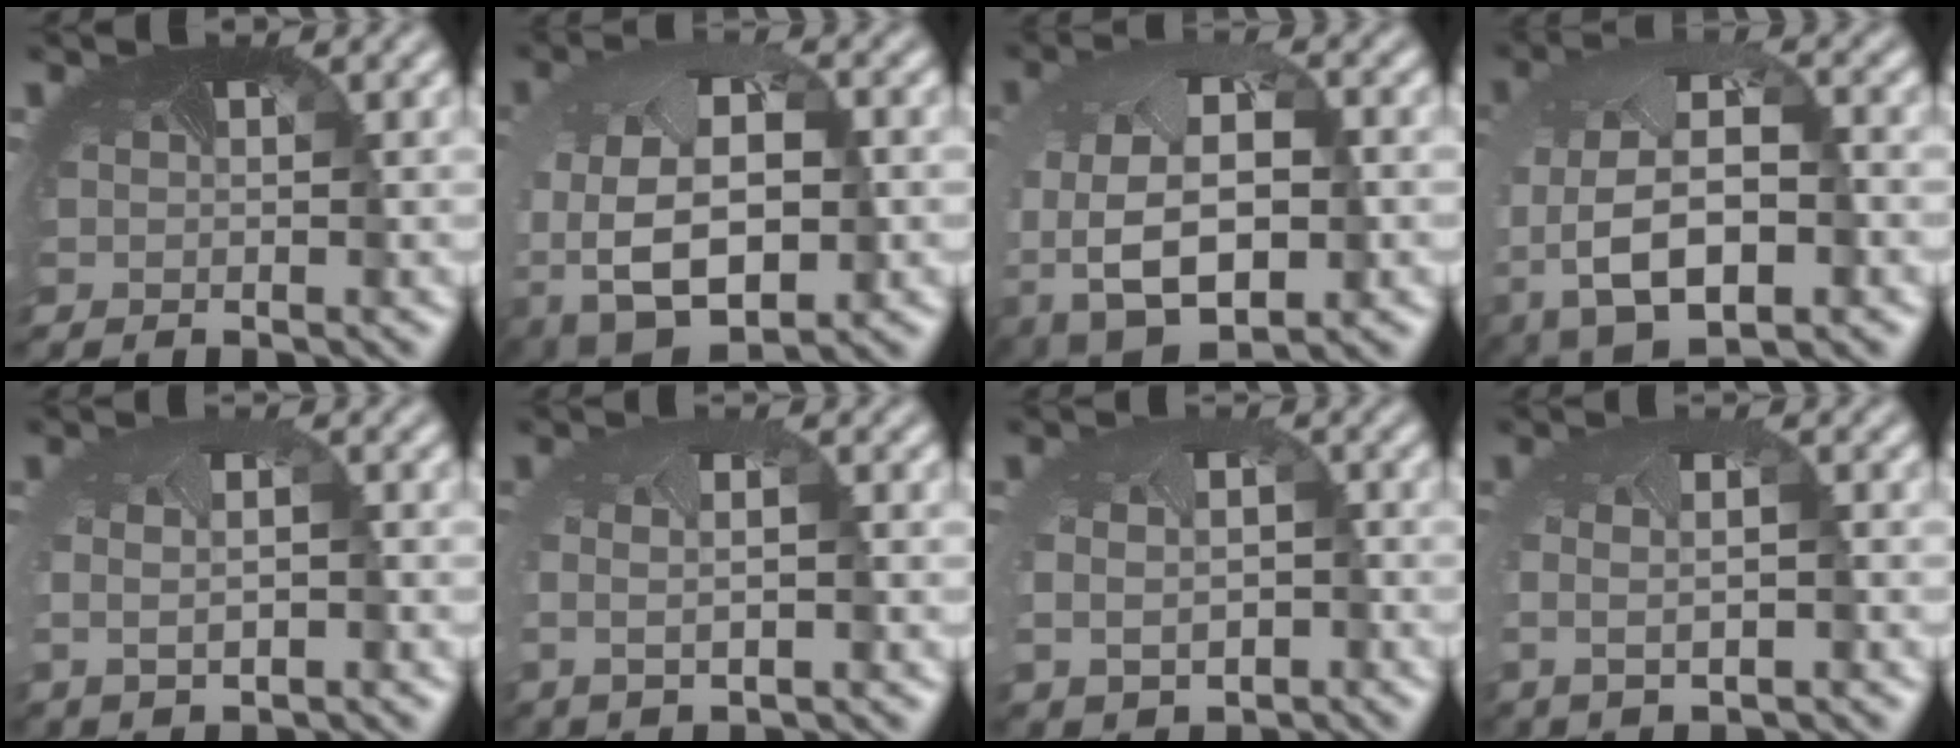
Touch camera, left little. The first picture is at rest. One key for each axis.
{"total": 11.9, "fx": -2.6, "fy": 8.0, "fz": 8.4, "tx": -0.189, "ty": -0.041, "tz": -0.014}
{"total": 11.1, "fx": -3.3, "fy": 7.4, "fz": 7.6, "tx": -0.162, "ty": -0.041, "tz": -0.026}
{"total": 9.6, "fx": -4.3, "fy": 5.5, "fz": 6.6, "tx": -0.149, "ty": -0.045, "tz": -0.058}
{"total": 3.6, "fx": -0.4, "fy": 2.2, "fz": 2.8, "tx": -0.055, "ty": 0.000, "tz": 0.003}
{"total": 2.8, "fx": -0.2, "fy": 1.1, "fz": 2.5, "tx": -0.058, "ty": -0.004, "tz": 0.006}
{"total": 5.8, "fx": -1.3, "fy": 4.4, "fz": 3.5, "tx": -0.067, "ty": -0.027, "tz": -0.015}
{"total": 3.1, "fx": -0.4, "fy": 1.6, "fz": 2.7, "tx": -0.057, "ty": -0.002, "tz": 0.006}